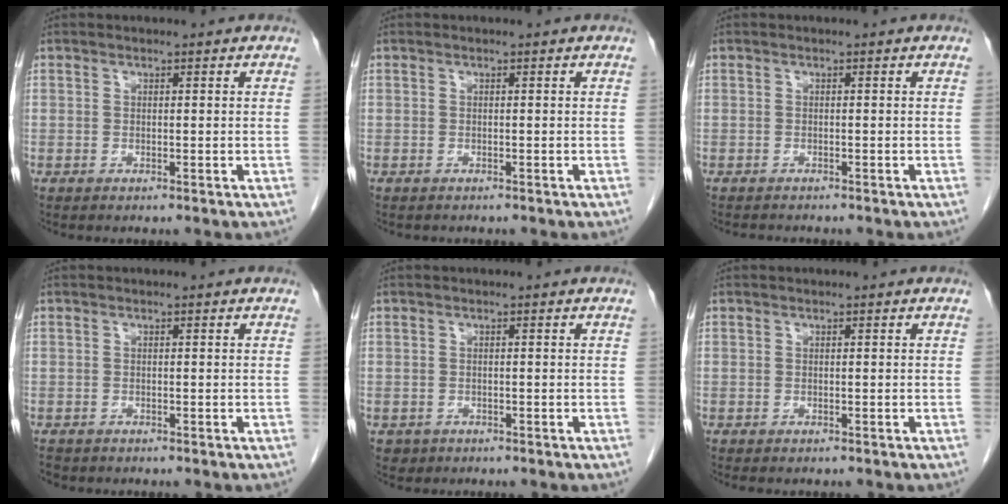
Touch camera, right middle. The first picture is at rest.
{"total": 0.9, "force": [-0.9, 0.3, 0.2], "torque": [-0.014, -0.002, -0.013]}
{"total": 2.1, "force": [-2.0, 0.4, 0.6], "torque": [-0.016, -0.007, -0.026]}
{"total": 1.6, "force": [-1.3, 0.9, 0.4], "torque": [-0.014, -0.002, -0.019]}
{"total": 1.3, "force": [-0.7, 1.1, 0.1], "torque": [-0.008, 0.003, -0.005]}
{"total": 1.2, "force": [-1.0, 0.5, 0.3], "torque": [-0.008, -0.002, -0.013]}